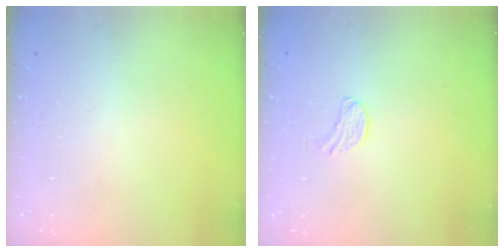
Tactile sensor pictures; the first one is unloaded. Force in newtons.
{"total": 5.3, "press": 5.3, "slide": 0.5}